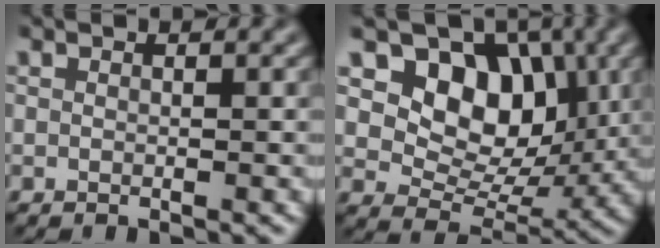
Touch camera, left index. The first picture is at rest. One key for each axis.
{"total": 8.0, "fx": 2.2, "fy": 6.0, "fz": 4.8, "tx": -0.065, "ty": -0.013, "tz": 0.024}